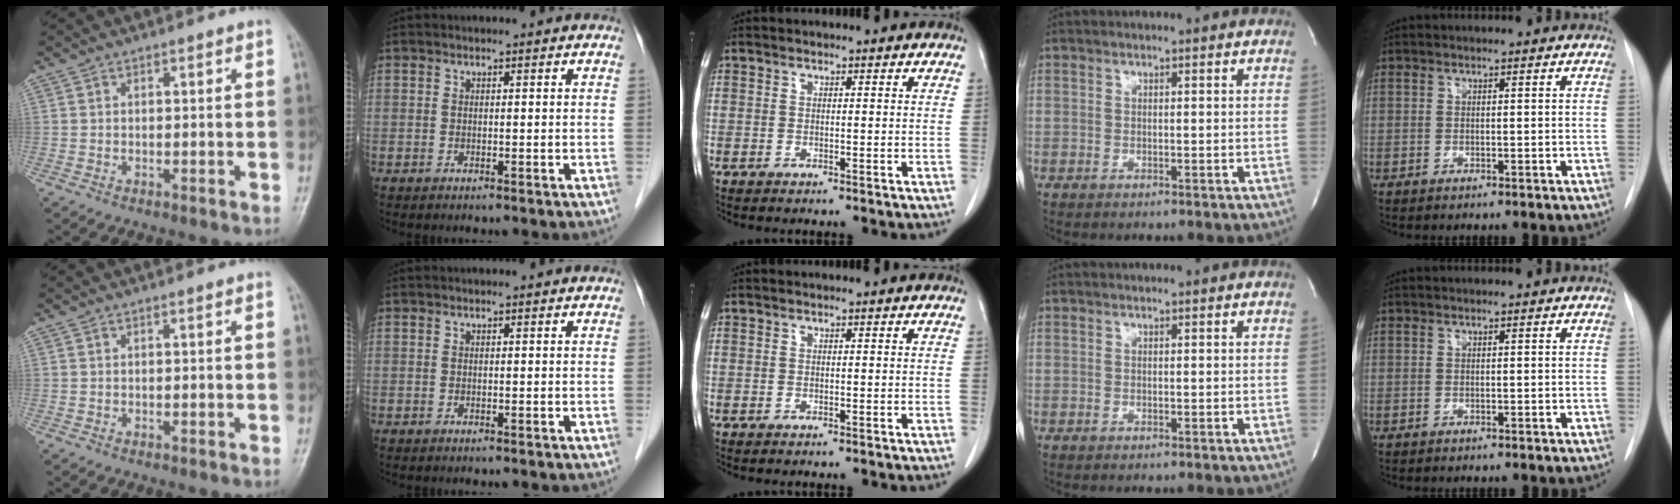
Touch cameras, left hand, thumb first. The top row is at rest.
{}